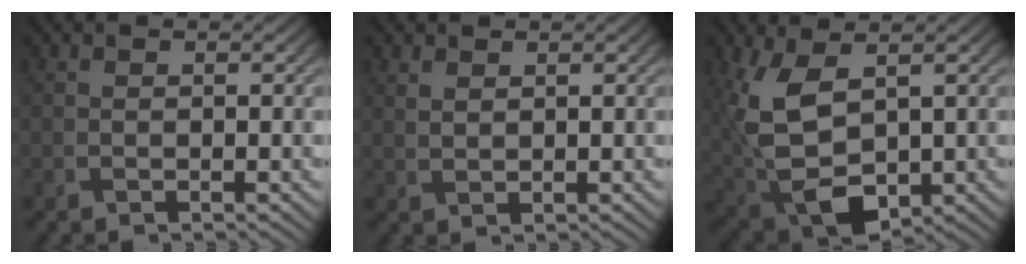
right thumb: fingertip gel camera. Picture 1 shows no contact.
{"total": 1.4, "force": [1.1, 0.6, 0.7], "torque": [-0.023, -0.003, 0.027]}
{"total": 11.3, "force": [1.7, 6.4, 9.2], "torque": [-0.240, -0.015, 0.045]}